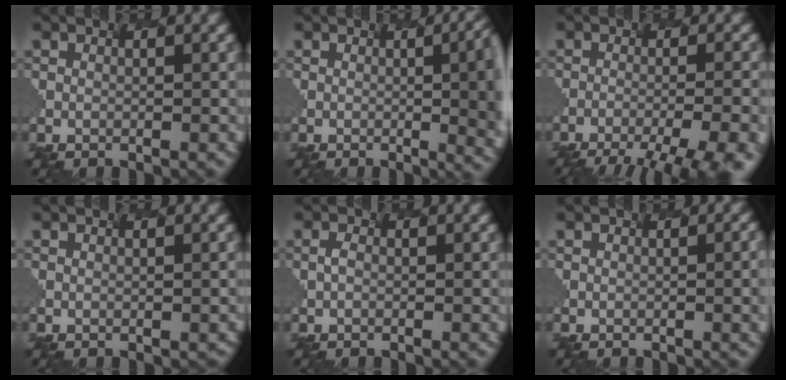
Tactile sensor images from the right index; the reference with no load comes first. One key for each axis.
{"total": 11.6, "fx": 0.0, "fy": 5.2, "fz": 10.4, "tx": -0.044, "ty": 0.022, "tz": 0.001}
{"total": 11.6, "fx": -7.8, "fy": 3.7, "fz": 7.7, "tx": -0.063, "ty": -0.004, "tz": -0.079}
{"total": 0.6, "fx": 0.0, "fy": 0.3, "fz": 0.5, "tx": -0.001, "ty": 0.004, "tz": 0.010}
{"total": 0.6, "fx": -0.5, "fy": 0.0, "fz": 0.3, "tx": -0.017, "ty": 0.002, "tz": 0.000}
{"total": 4.7, "fx": 0.4, "fy": 2.1, "fz": 4.2, "tx": -0.013, "ty": 0.018, "tz": -0.001}